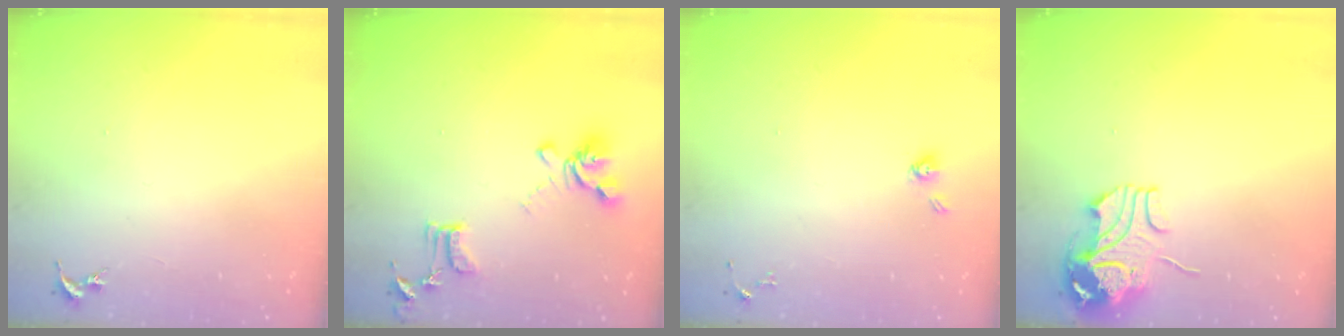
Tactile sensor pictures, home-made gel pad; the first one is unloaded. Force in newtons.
{"total": 15.1, "press": 15.1, "slide": 1.4}
{"total": 3.8, "press": 3.4, "slide": 1.7}
{"total": 11.1, "press": 11.0, "slide": 1.4}